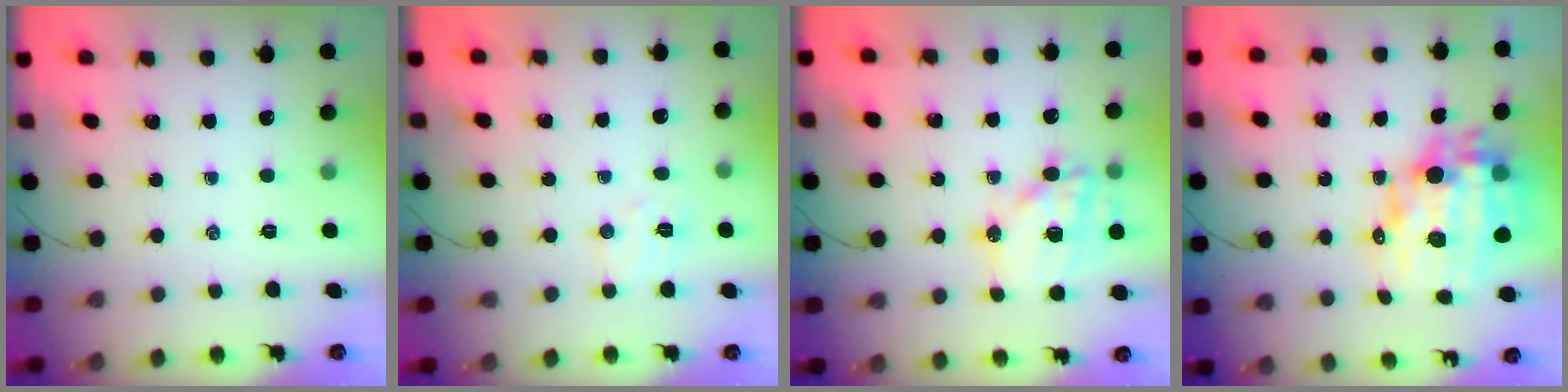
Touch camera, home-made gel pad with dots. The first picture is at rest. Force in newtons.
{"total": 5.1, "press": 5.0, "slide": 1.1}
{"total": 16.3, "press": 15.9, "slide": 3.8}
{"total": 17.7, "press": 17.2, "slide": 4.3}